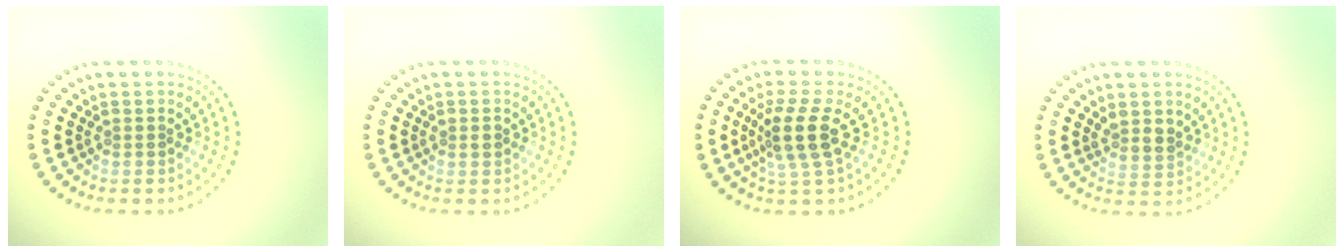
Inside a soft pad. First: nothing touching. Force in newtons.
{"total": 1.3, "press": 1.3, "slide": 0.1}
{"total": 3.8, "press": 3.0, "slide": 2.4}
{"total": 2.1, "press": 1.8, "slide": 1.1}